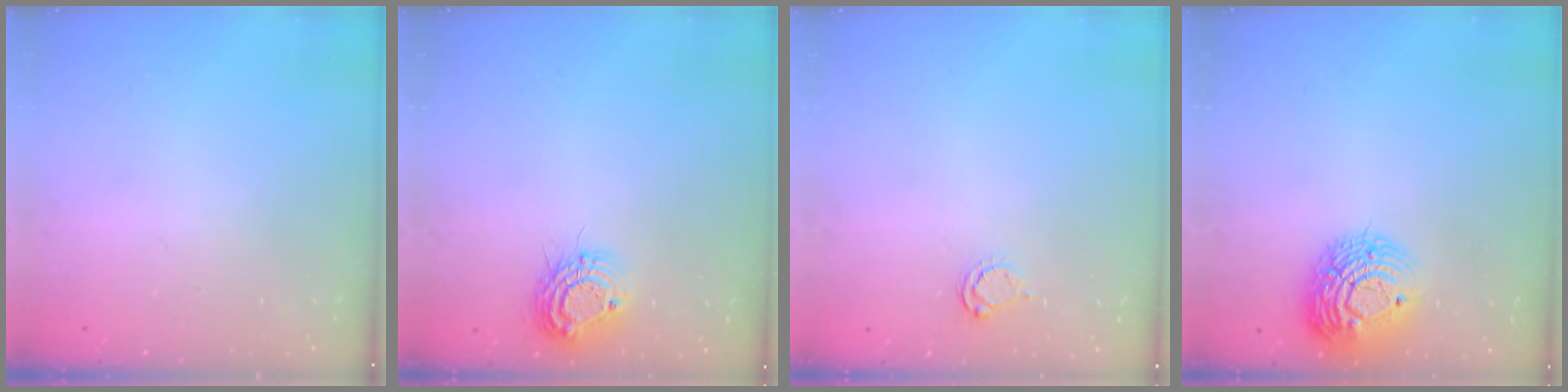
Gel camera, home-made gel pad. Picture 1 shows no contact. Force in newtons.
{"total": 10.2, "press": 10.2, "slide": 0.8}
{"total": 3.6, "press": 3.5, "slide": 0.5}
{"total": 13.0, "press": 13.0, "slide": 1.0}